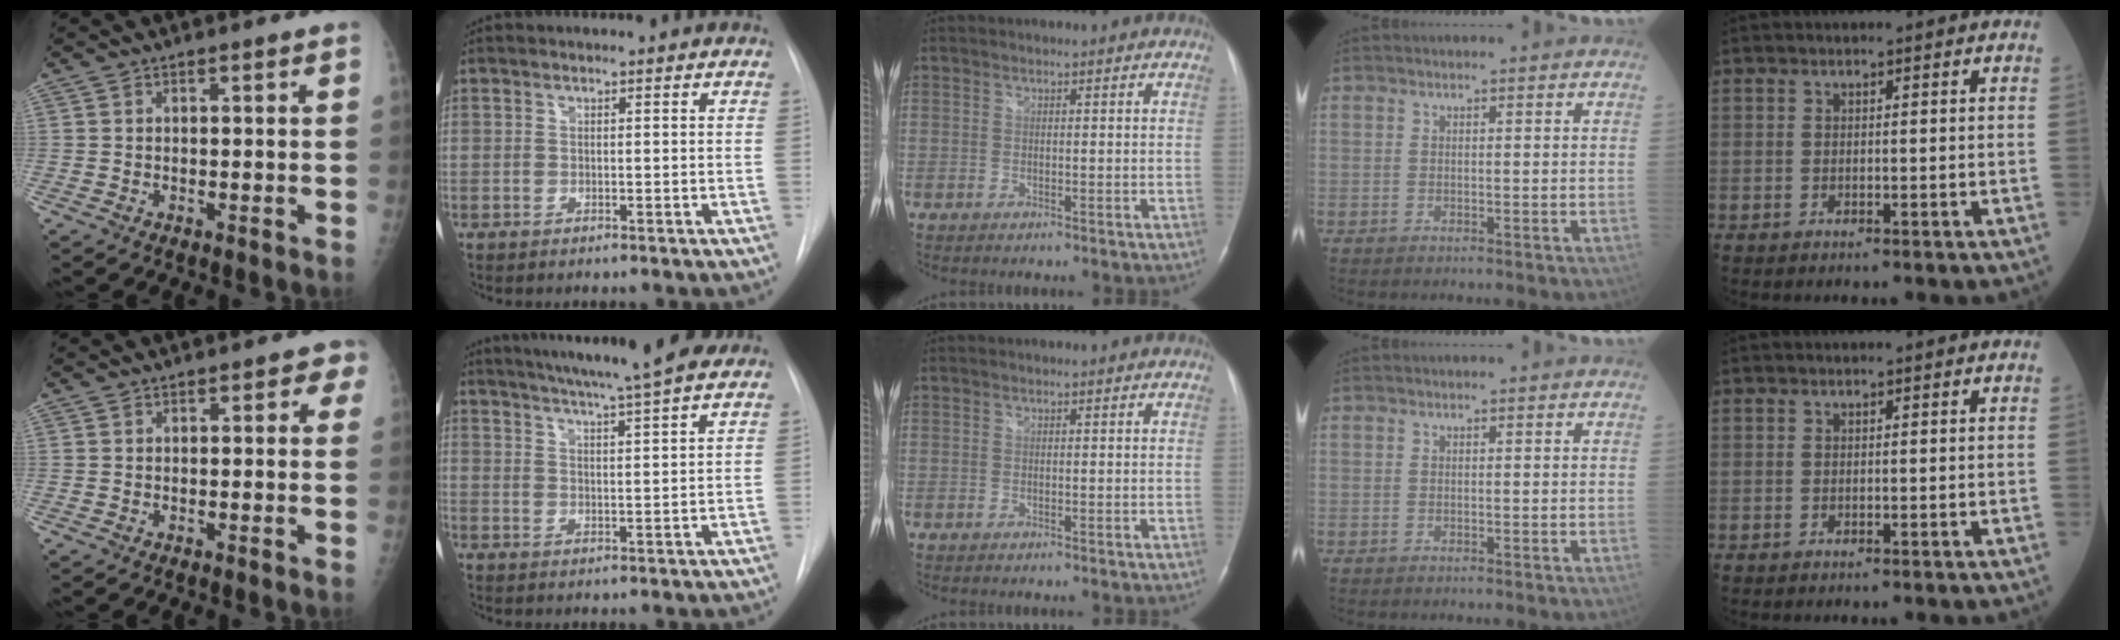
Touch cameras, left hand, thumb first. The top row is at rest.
{"thumb": {"total": 2.3, "force": [0.6, 1.6, 1.5], "torque": [0.010, 0.005, -0.004]}, "index": {"total": 14.1, "force": [12.1, 0.3, 7.4], "torque": [-0.120, 0.014, 0.163]}}